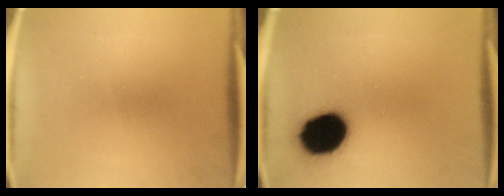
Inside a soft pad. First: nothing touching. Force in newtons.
{"total": 15.9}